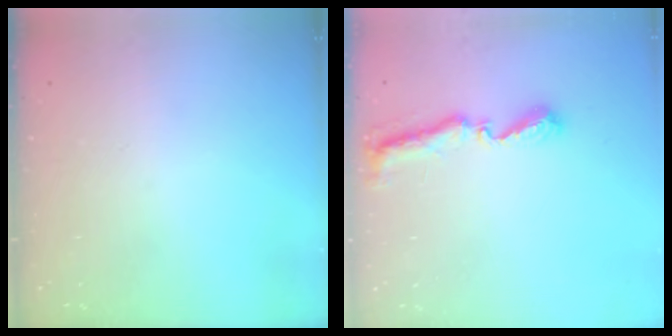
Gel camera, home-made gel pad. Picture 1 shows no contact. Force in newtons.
{"total": 8.1, "press": 8.1, "slide": 0.5}